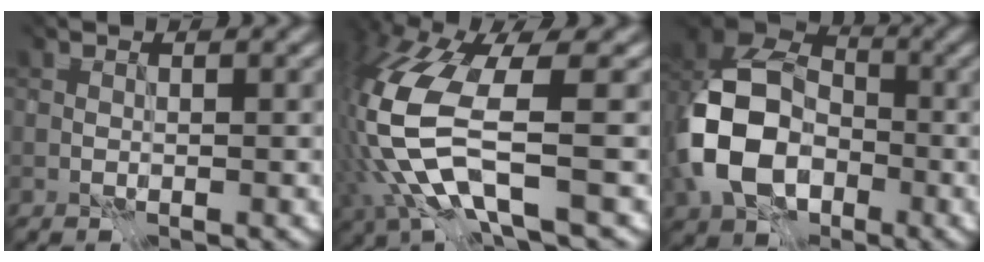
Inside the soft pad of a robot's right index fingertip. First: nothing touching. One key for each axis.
{"total": 10.4, "fx": -3.4, "fy": 2.8, "fz": 9.4, "tx": -0.237, "ty": -0.034, "tz": -0.031}
{"total": 10.9, "fx": -4.9, "fy": 7.3, "fz": 6.4, "tx": -0.162, "ty": -0.028, "tz": -0.070}